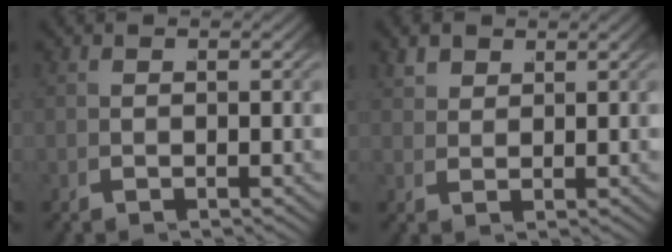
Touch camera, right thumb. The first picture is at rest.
{"total": 2.2, "force": [1.9, 0.9, 0.5], "torque": [-0.010, 0.003, 0.042]}